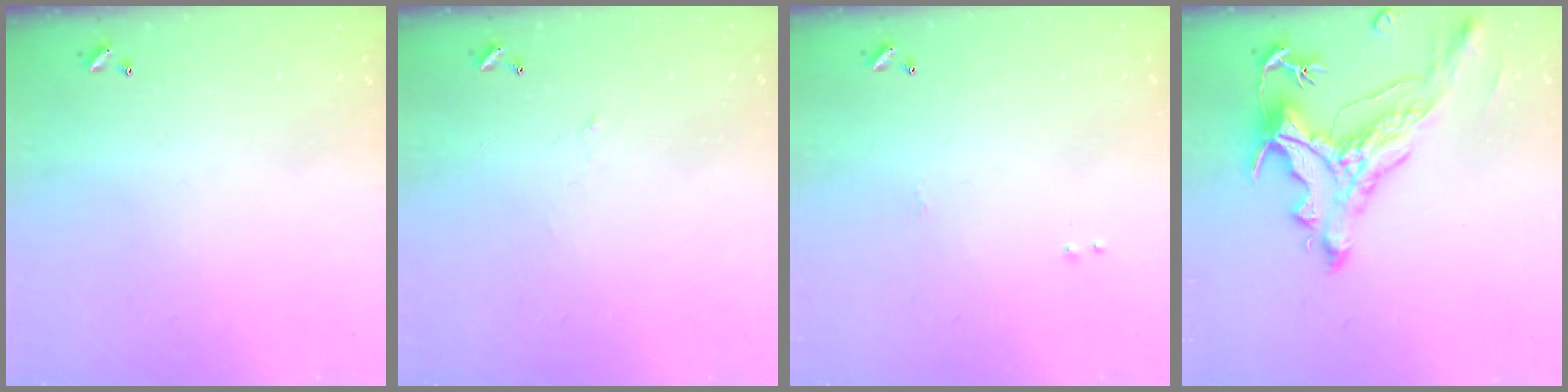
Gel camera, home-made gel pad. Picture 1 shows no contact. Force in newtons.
{"total": 0.9, "press": 0.6, "slide": 0.6}
{"total": 1.8, "press": 1.8, "slide": 0.6}
{"total": 2.9, "press": 2.6, "slide": 1.5}